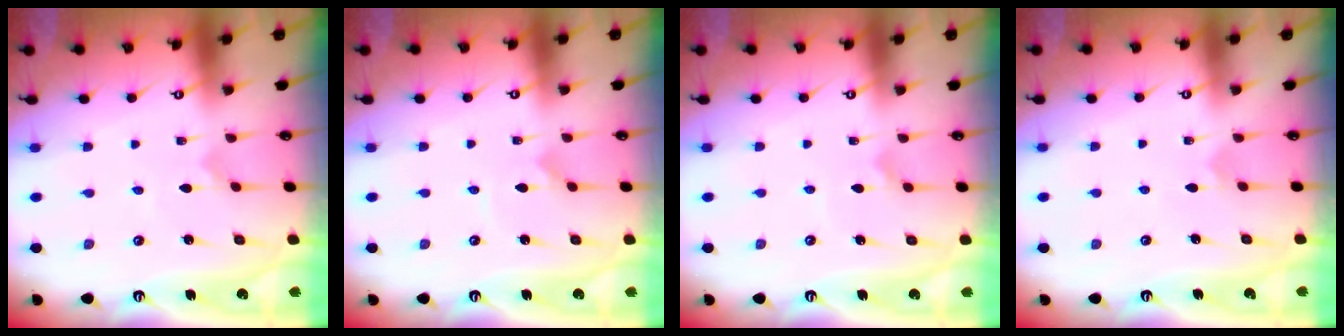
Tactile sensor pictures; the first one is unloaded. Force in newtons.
{"total": 1.6, "press": 1.6, "slide": 0.1}
{"total": 2.3, "press": 2.3, "slide": 0.2}
{"total": 3.0, "press": 3.0, "slide": 0.2}